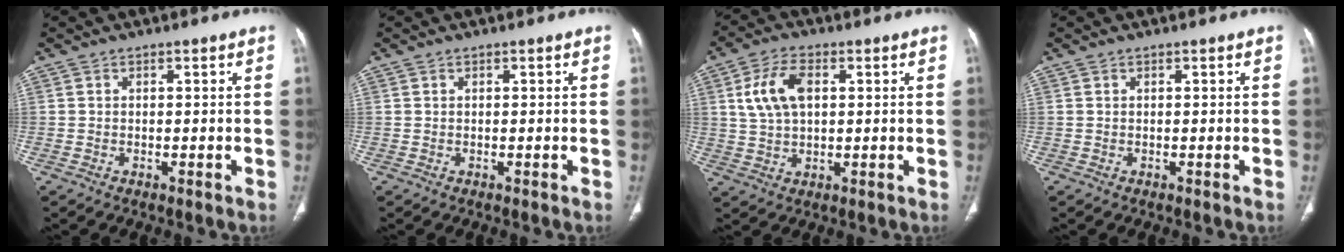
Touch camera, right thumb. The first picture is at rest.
{"total": 0.0}
{"total": 8.8, "force": [2.2, 5.2, 6.8], "torque": [-0.134, 0.006, 0.044]}
{"total": 0.0}